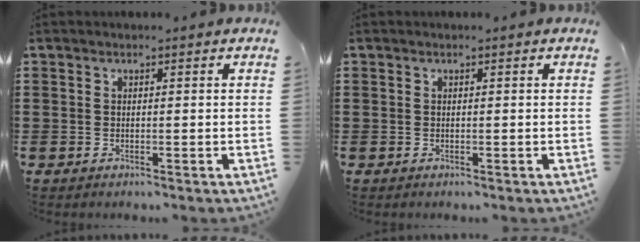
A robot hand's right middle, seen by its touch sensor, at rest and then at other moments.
{"total": 0.0}